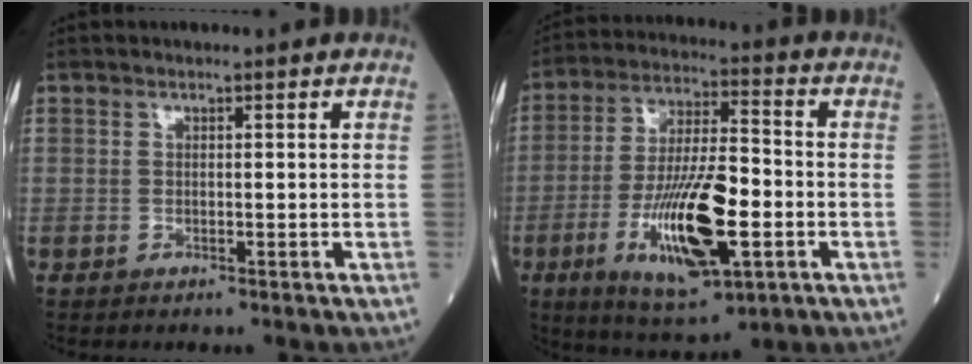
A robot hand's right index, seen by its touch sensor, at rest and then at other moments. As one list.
[{"total": 16.1, "force": [-4.8, 3.9, 14.8], "torque": [-0.282, -0.013, -0.077]}]